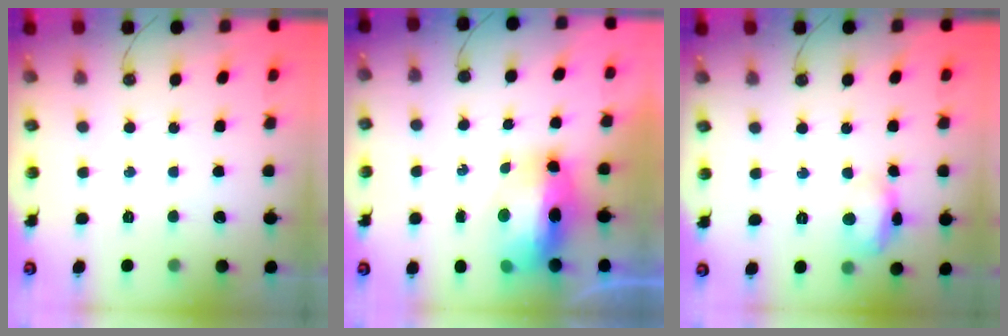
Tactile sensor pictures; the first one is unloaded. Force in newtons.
{"total": 13.4, "press": 13.3, "slide": 1.6}
{"total": 11.3, "press": 11.3, "slide": 0.9}